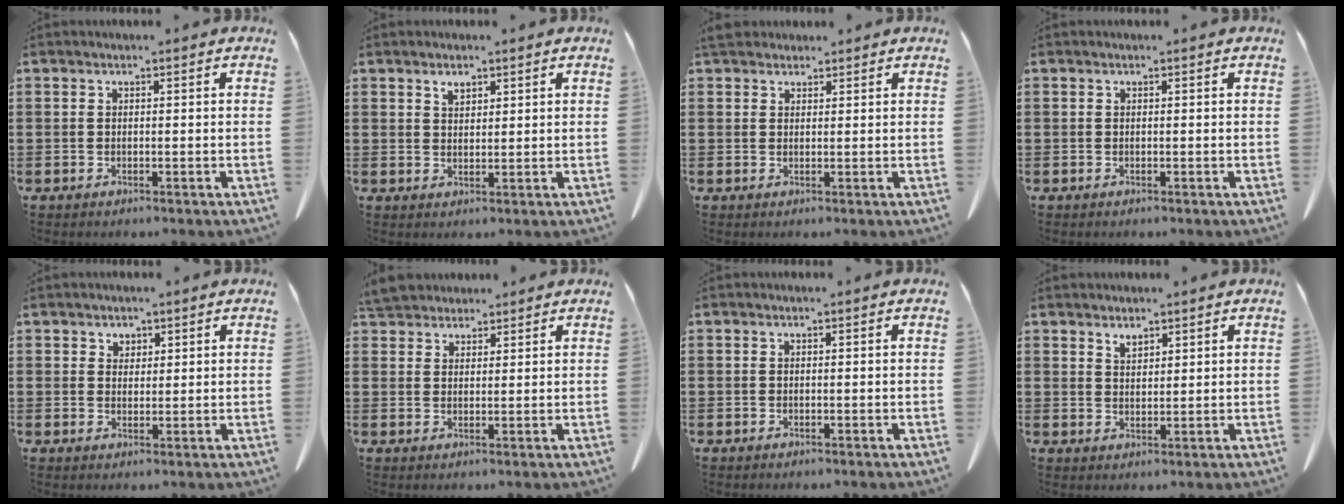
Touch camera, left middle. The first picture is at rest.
{"total": 1.9, "force": [1.5, 0.8, 0.8], "torque": [-0.013, -0.004, 0.027]}
{"total": 3.2, "force": [2.7, 1.3, 1.2], "torque": [-0.024, -0.003, 0.051]}
{"total": 0.0}
{"total": 2.0, "force": [1.6, 1.1, 0.1], "torque": [0.001, -0.001, 0.030]}
{"total": 4.9, "force": [4.6, 1.4, 1.0], "torque": [-0.035, -0.008, 0.090]}
{"total": 0.0}
{"total": 1.9, "force": [1.8, 0.5, 0.6], "torque": [-0.014, -0.001, 0.034]}